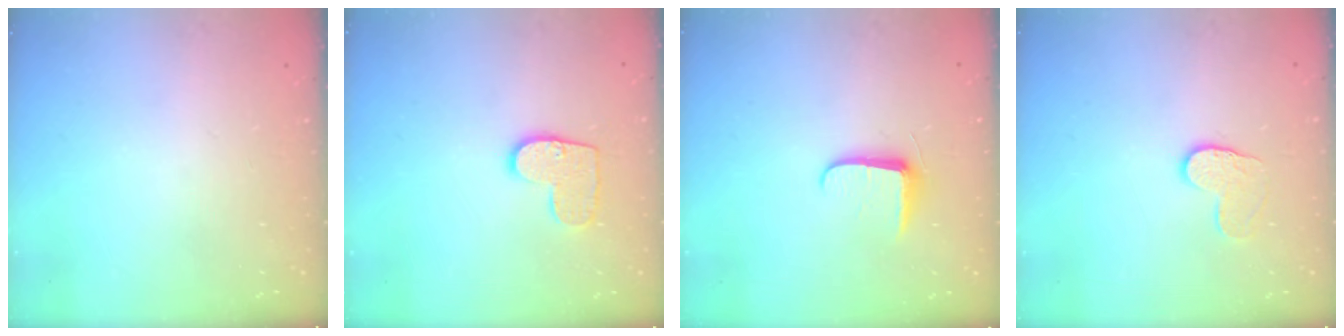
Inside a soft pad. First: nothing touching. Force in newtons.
{"total": 9.8, "press": 9.8, "slide": 0.4}
{"total": 6.8, "press": 6.7, "slide": 0.9}
{"total": 6.9, "press": 6.8, "slide": 0.5}